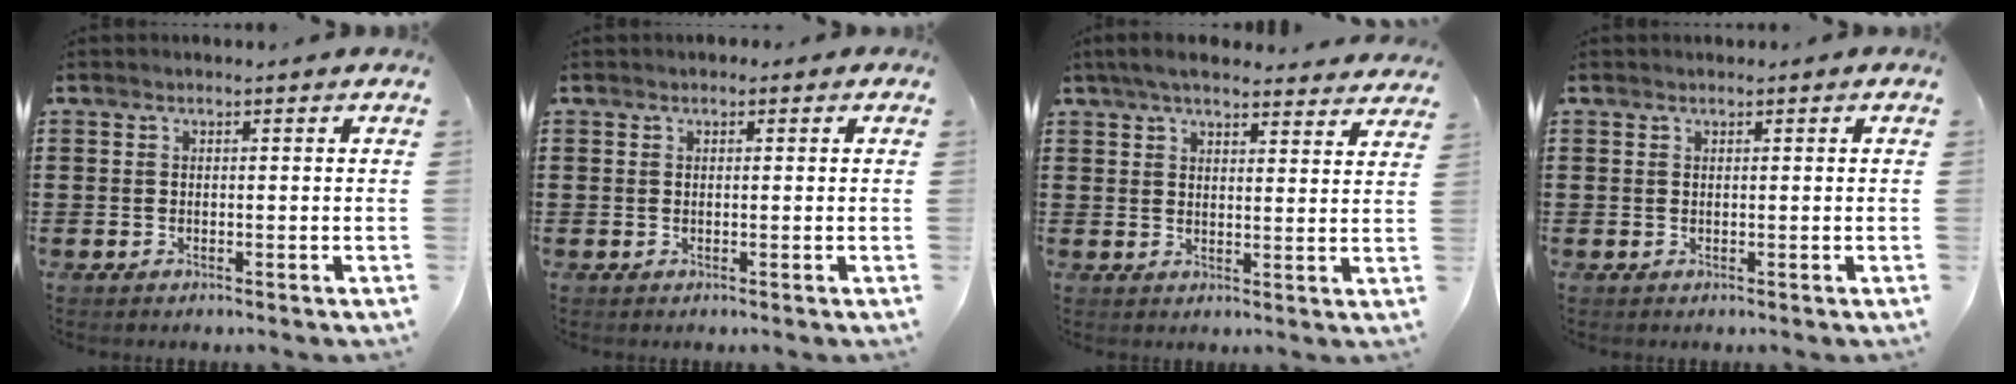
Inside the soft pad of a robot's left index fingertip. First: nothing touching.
{"total": 0.6, "force": [0.1, 0.5, 0.3], "torque": [-0.007, 0.005, 0.001]}
{"total": 4.8, "force": [4.4, 0.8, 1.8], "torque": [-0.050, -0.010, 0.080]}
{"total": 0.0}